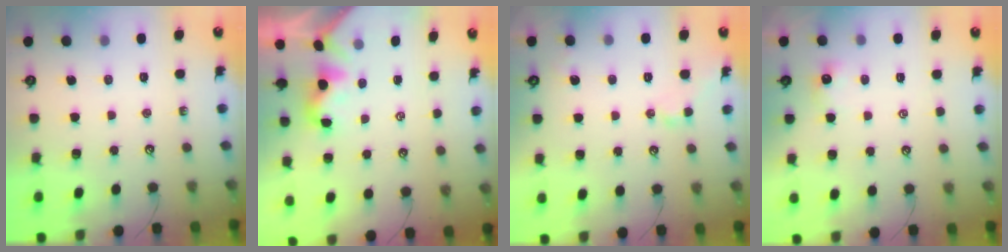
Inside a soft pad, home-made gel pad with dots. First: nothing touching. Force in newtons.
{"total": 1.8, "press": 1.8, "slide": 0.5}
{"total": 1.2, "press": 0.9, "slide": 0.7}
{"total": 0.0}